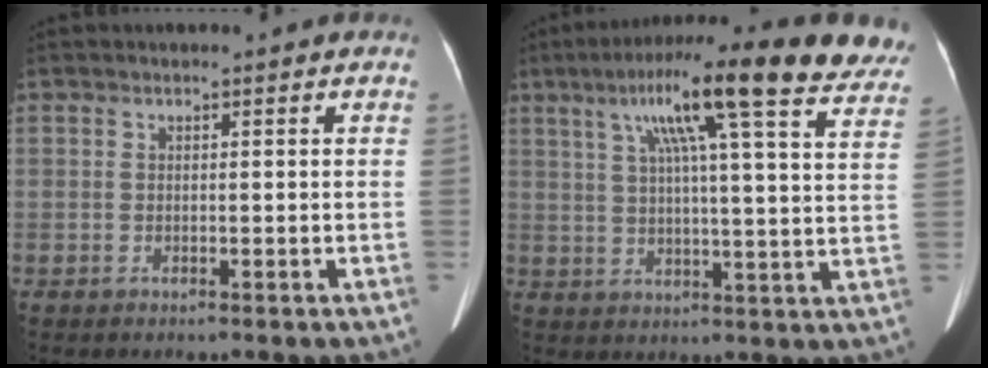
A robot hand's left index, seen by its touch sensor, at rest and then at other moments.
{"total": 22.5, "force": [15.0, 2.2, 16.7], "torque": [-0.261, 0.040, 0.190]}